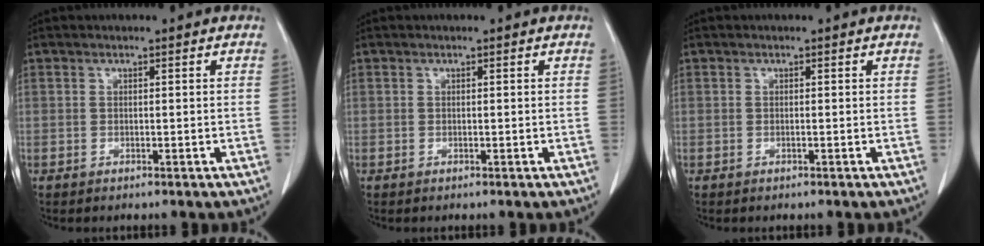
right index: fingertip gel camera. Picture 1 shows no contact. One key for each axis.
{"total": 0.0}
{"total": 0.0}